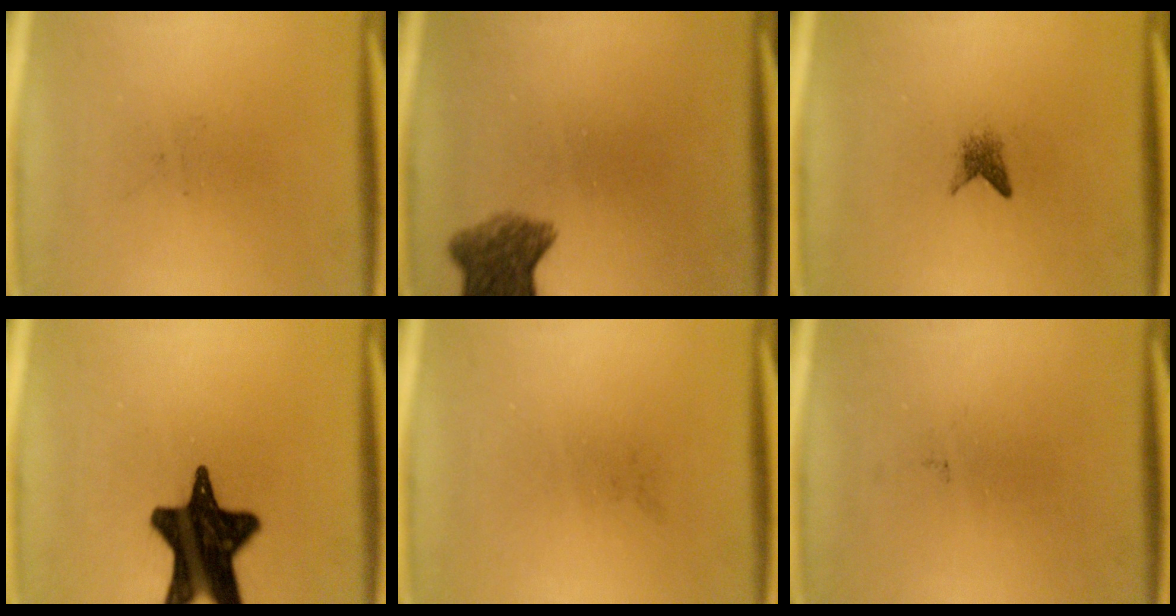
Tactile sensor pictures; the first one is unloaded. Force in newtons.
{"total": 6.4}
{"total": 1.5}
{"total": 18.9}
{"total": 0.0}
{"total": 0.0}